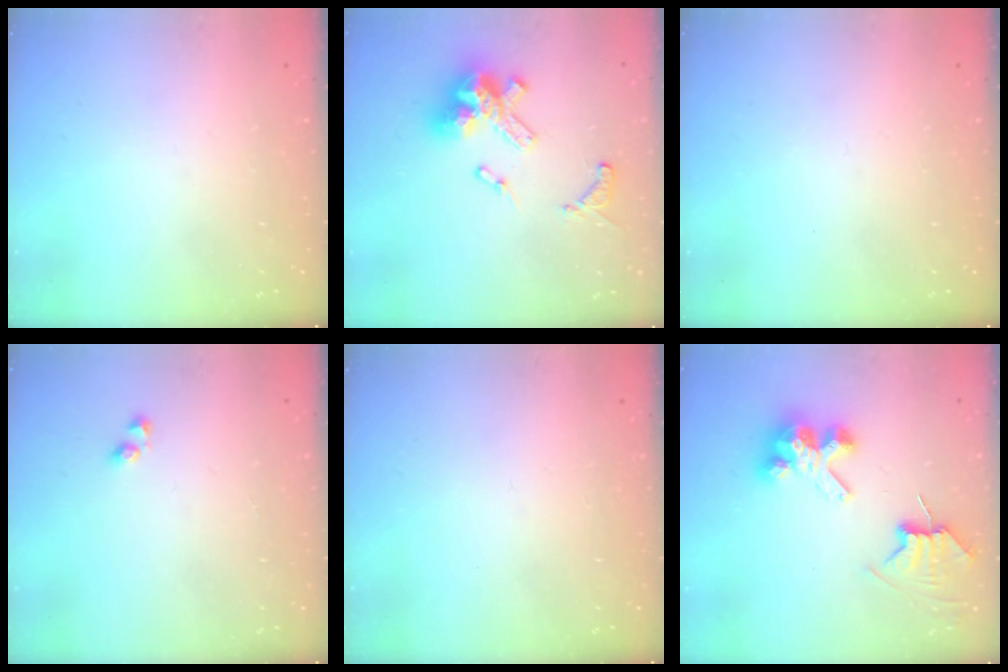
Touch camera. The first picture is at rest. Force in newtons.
{"total": 16.3, "press": 16.1, "slide": 2.3}
{"total": 0.0}
{"total": 2.0, "press": 1.7, "slide": 1.0}
{"total": 0.0}
{"total": 7.7, "press": 7.6, "slide": 0.6}